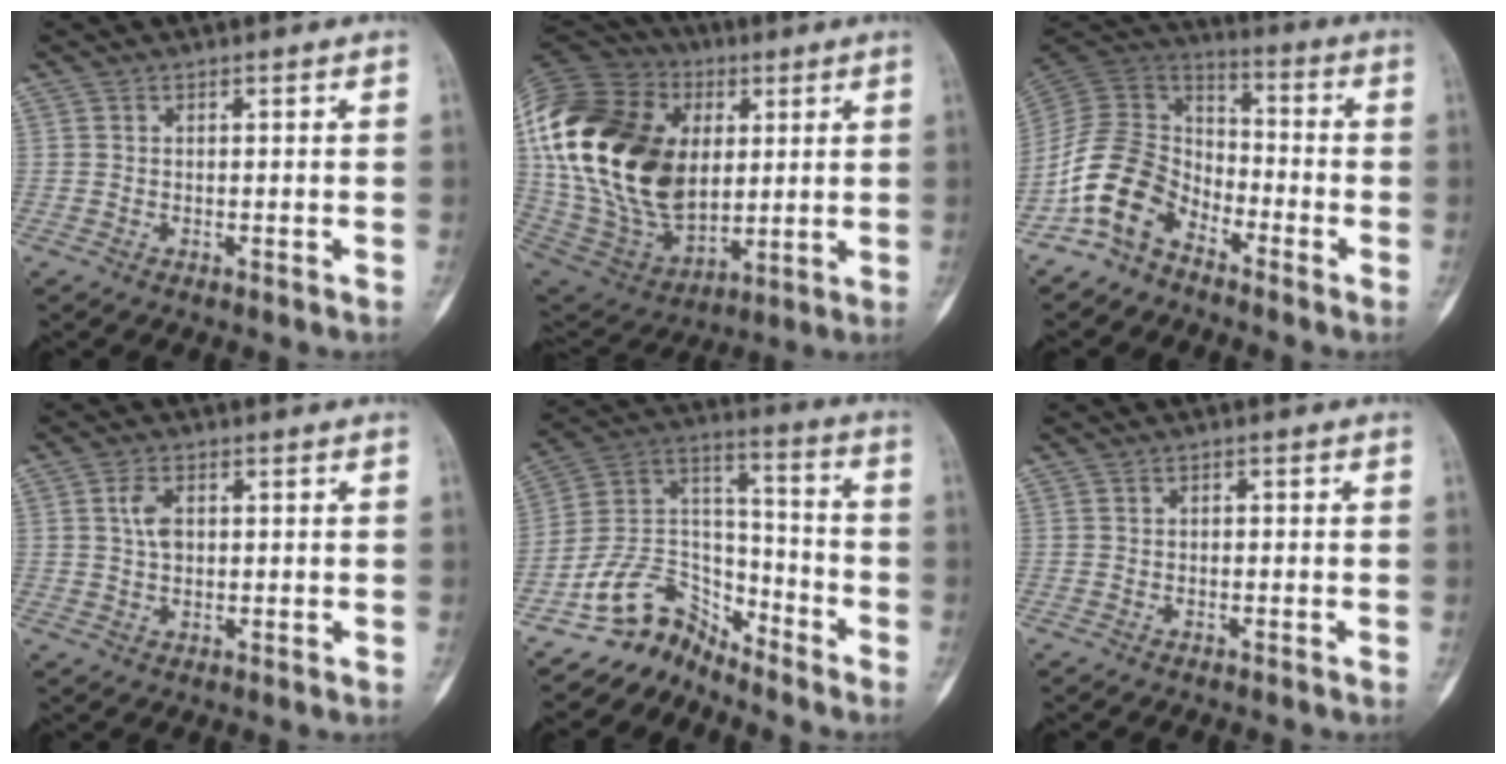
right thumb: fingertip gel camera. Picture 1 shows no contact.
{"total": 33.1, "force": [5.0, 22.1, 24.2], "torque": [-0.485, -0.001, 0.103]}
{"total": 12.1, "force": [-7.6, 7.9, 5.3], "torque": [-0.088, 0.077, -0.165]}
{"total": 3.8, "force": [0.9, 2.5, 2.7], "torque": [-0.045, 0.001, 0.015]}
{"total": 11.0, "force": [-9.4, 5.7, 1.2], "torque": [0.001, 0.121, -0.187]}
{"total": 0.6, "force": [-0.1, 0.5, 0.3], "torque": [-0.001, 0.003, -0.005]}